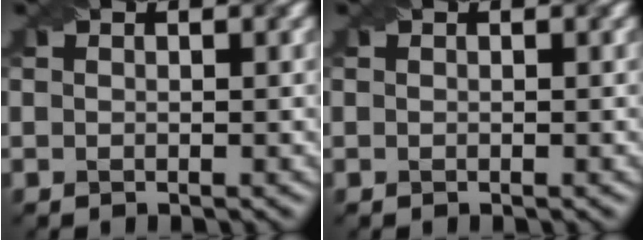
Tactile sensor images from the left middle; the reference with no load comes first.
{"total": 0.0}